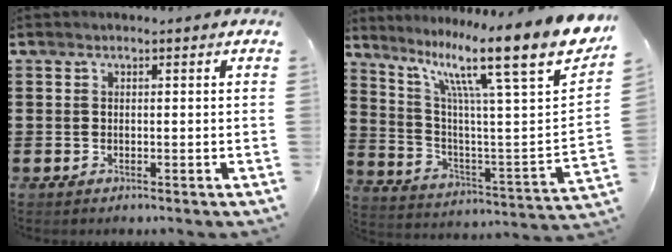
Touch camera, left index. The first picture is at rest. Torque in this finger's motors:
{"motor_torque": [1.08, -1.06, 1.05, 0.21]}